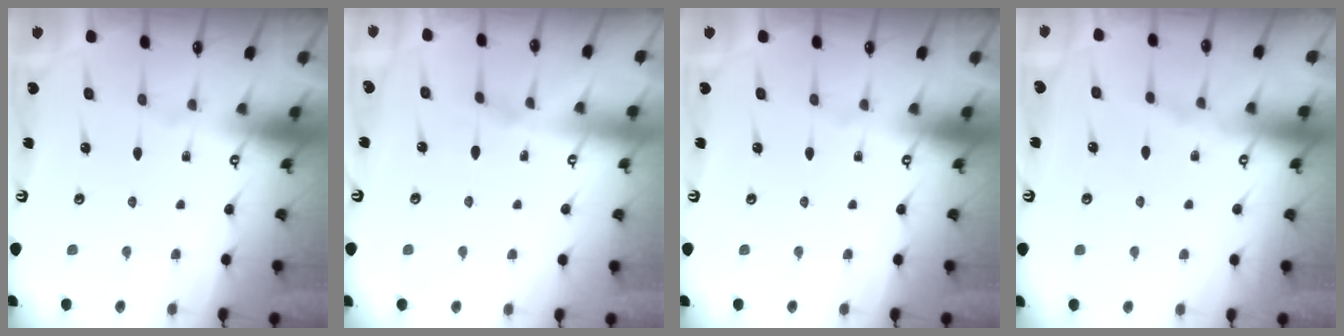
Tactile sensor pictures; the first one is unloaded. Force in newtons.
{"total": 2.5, "press": 2.4, "slide": 0.5}
{"total": 0.0}
{"total": 3.7, "press": 3.7, "slide": 0.6}